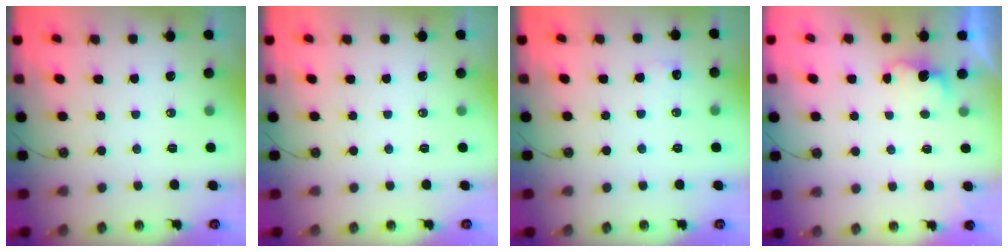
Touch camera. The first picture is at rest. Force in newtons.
{"total": 0.0}
{"total": 6.6, "press": 6.5, "slide": 1.4}
{"total": 2.3, "press": 2.2, "slide": 0.8}